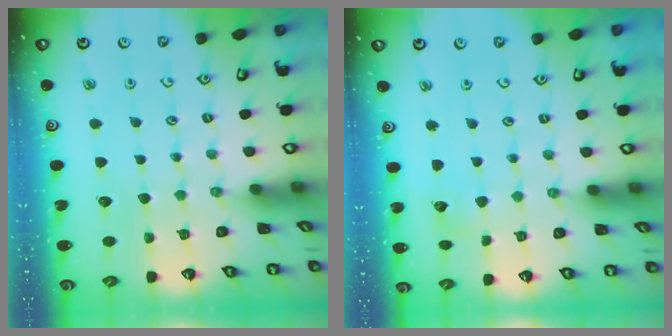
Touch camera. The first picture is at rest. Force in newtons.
{"total": 3.0, "press": 3.0, "slide": 0.3}